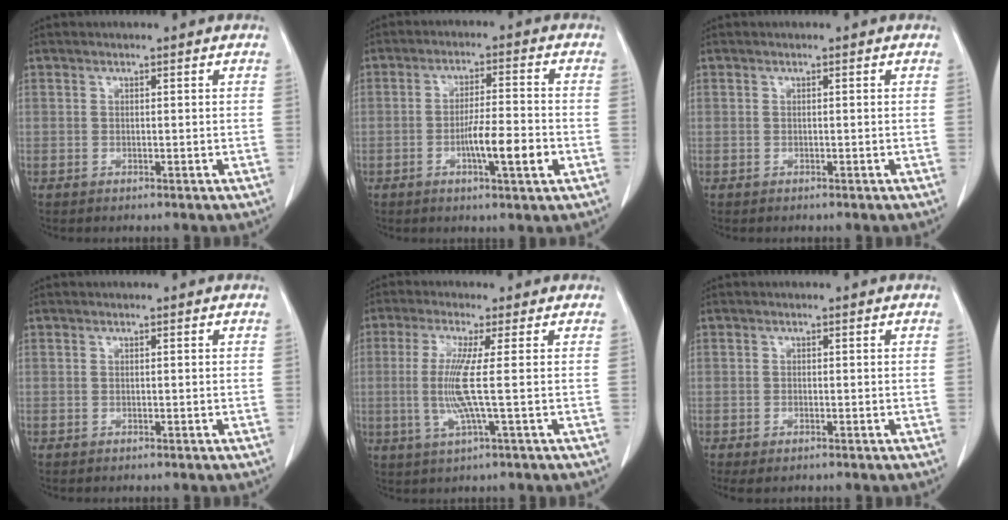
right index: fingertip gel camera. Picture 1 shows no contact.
{"total": 7.4, "force": [-2.5, 0.5, 6.9], "torque": [-0.114, -0.002, -0.041]}
{"total": 0.0}
{"total": 0.0}
{"total": 6.7, "force": [-0.3, -0.9, 6.6], "torque": [-0.149, -0.010, -0.008]}
{"total": 1.6, "force": [-1.0, 0.6, 1.1], "torque": [-0.020, -0.004, -0.012]}